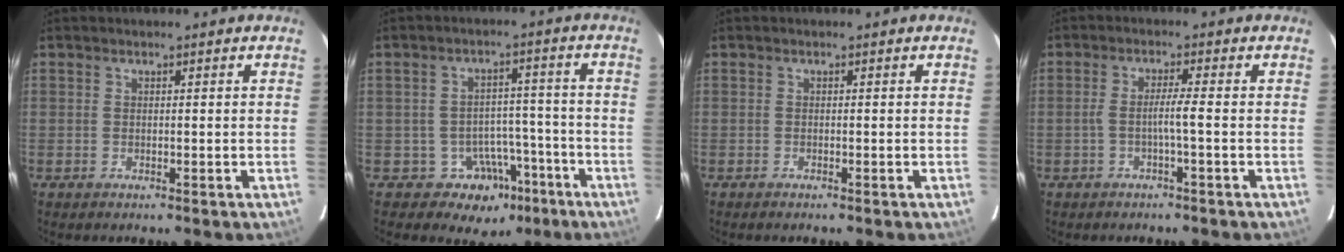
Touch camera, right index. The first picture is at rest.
{"total": 7.6, "force": [-4.2, 6.2, 1.2], "torque": [0.003, 0.031, -0.048]}
{"total": 0.8, "force": [-0.7, 0.0, 0.3], "torque": [-0.007, -0.002, -0.008]}
{"total": 2.7, "force": [-0.8, -0.5, 2.6], "torque": [-0.044, 0.004, -0.015]}